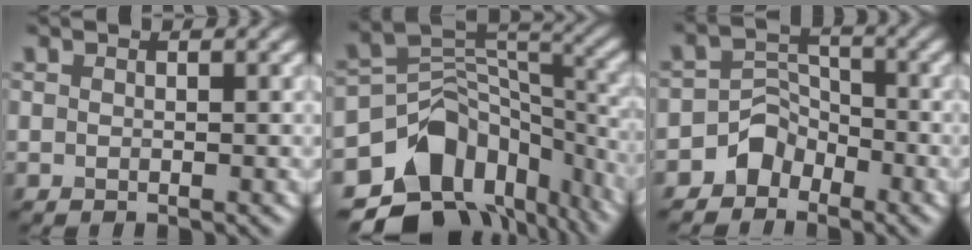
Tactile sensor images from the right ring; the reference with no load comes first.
{"total": 13.5, "force": [-8.0, 9.3, 5.7], "torque": [-0.116, 0.004, -0.105]}
{"total": 3.1, "force": [-2.1, 2.1, 0.6], "torque": [0.005, 0.011, -0.041]}